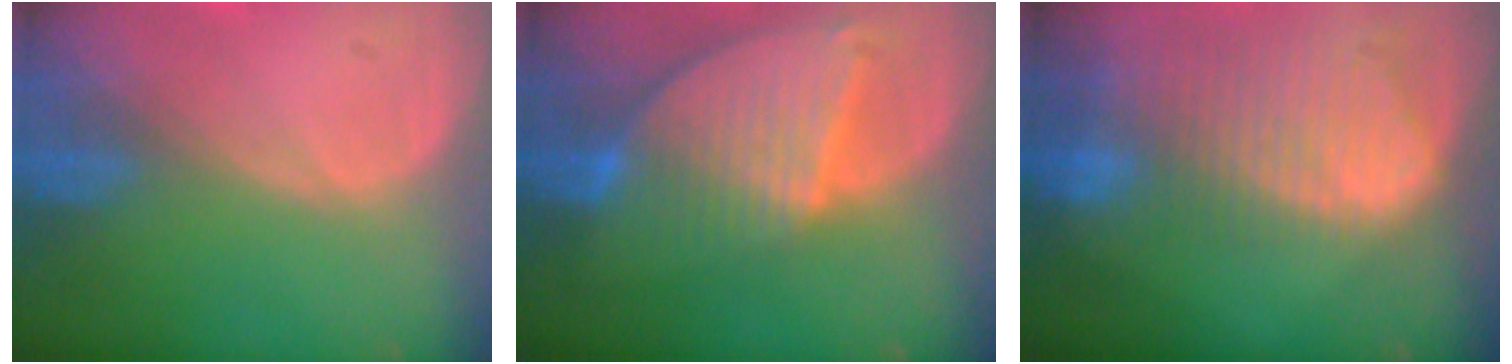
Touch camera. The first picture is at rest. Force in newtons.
{"total": 9.2, "press": 7.8, "slide": 4.8}
{"total": 10.6, "press": 9.1, "slide": 5.4}